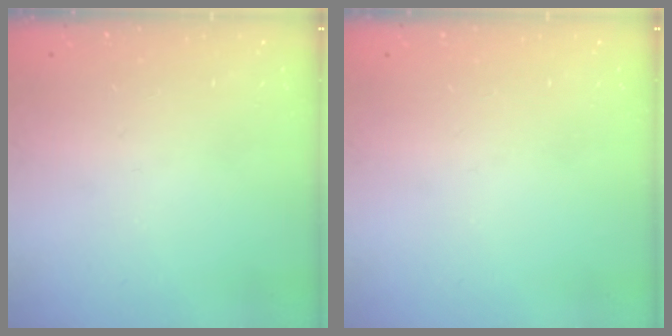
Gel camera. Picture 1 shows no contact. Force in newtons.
{"total": 0.0}